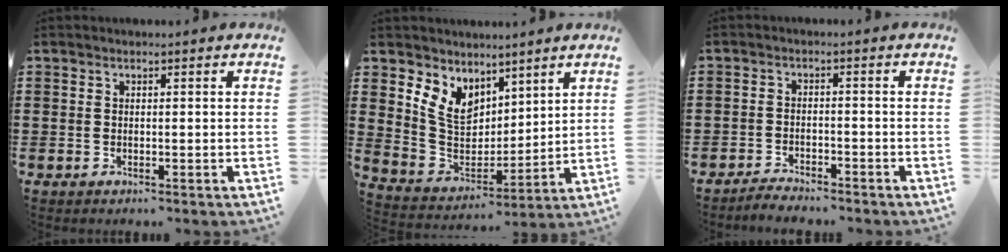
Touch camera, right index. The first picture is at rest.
{"total": 7.6, "force": [5.0, 5.4, 2.2], "torque": [-0.087, -0.025, 0.098]}
{"total": 2.5, "force": [-2.5, 0.2, -0.1], "torque": [-0.006, 0.003, -0.054]}